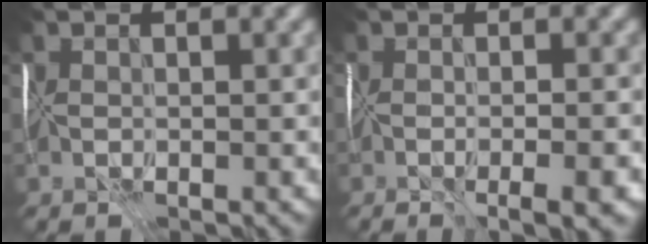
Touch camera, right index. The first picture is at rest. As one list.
[{"total": 5.2, "force": [-2.6, 1.2, 4.3], "torque": [-0.038, -0.007, -0.022]}]